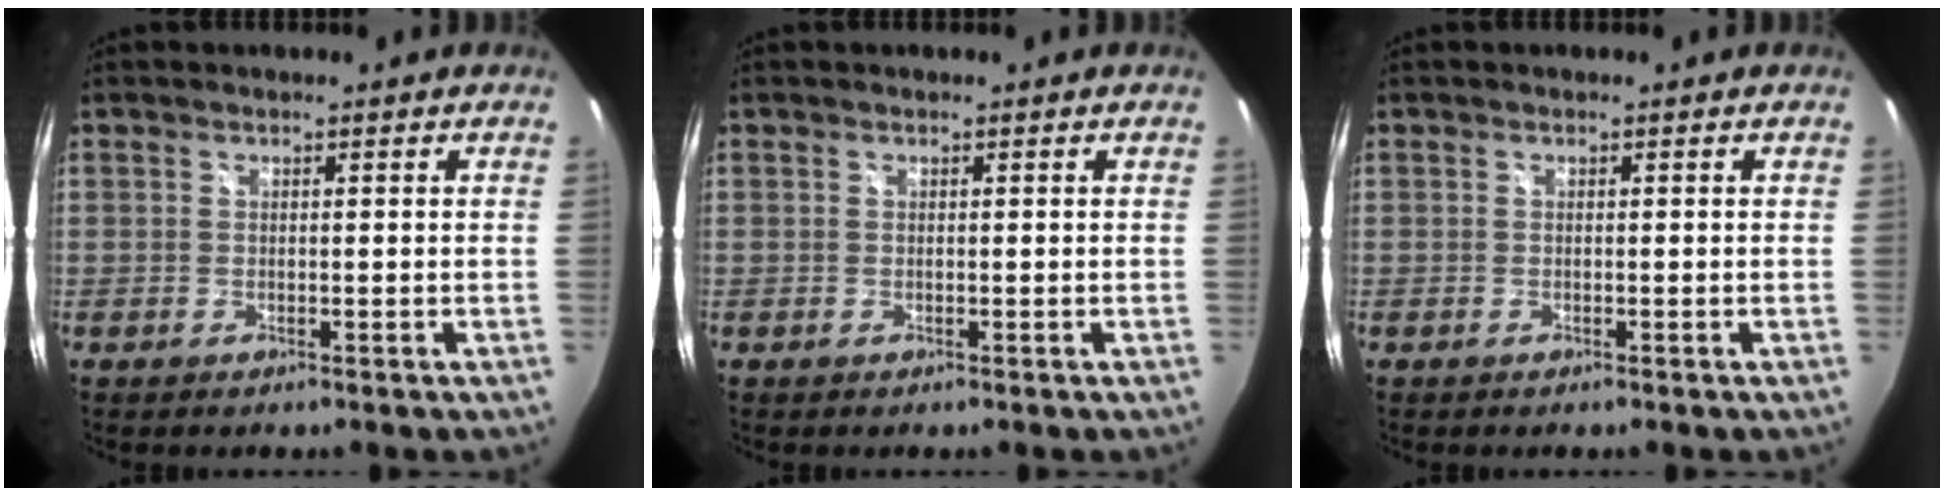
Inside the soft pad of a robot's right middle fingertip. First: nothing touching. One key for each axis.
{"total": 0.0}
{"total": 0.0}